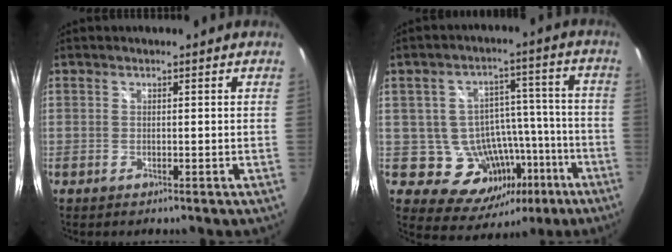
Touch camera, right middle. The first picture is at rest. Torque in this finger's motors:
{"motor_torque": [-0.06, -0.26, 0.05, 0.00]}